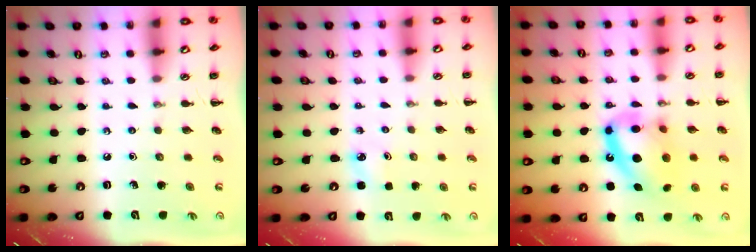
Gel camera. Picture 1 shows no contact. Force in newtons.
{"total": 2.5, "press": 2.4, "slide": 0.8}
{"total": 15.1, "press": 14.7, "slide": 3.7}